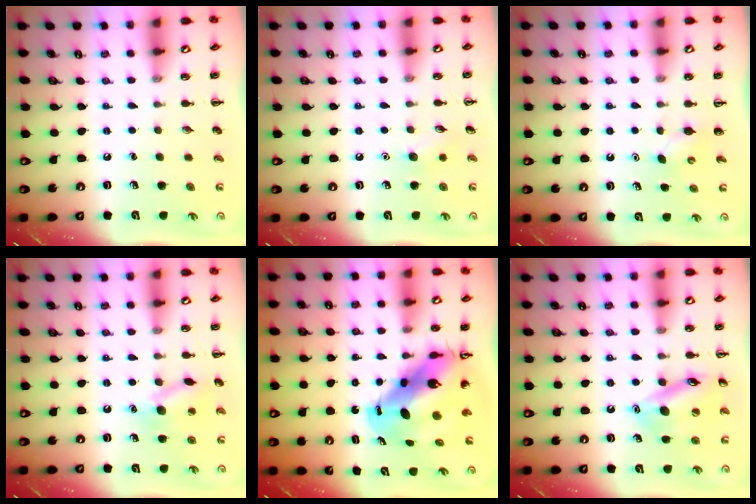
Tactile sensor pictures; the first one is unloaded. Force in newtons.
{"total": 6.6, "press": 6.3, "slide": 1.9}
{"total": 2.7, "press": 2.6, "slide": 0.7}
{"total": 11.1, "press": 11.0, "slide": 1.7}
{"total": 13.6, "press": 13.1, "slide": 3.7}
{"total": 14.7, "press": 14.4, "slide": 2.7}